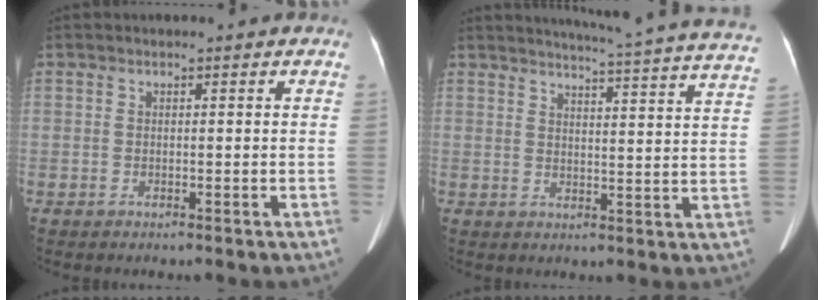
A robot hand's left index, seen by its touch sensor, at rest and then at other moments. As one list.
[{"total": 22.5, "force": [21.1, -0.9, 7.7], "torque": [-0.111, -0.076, 0.238]}]